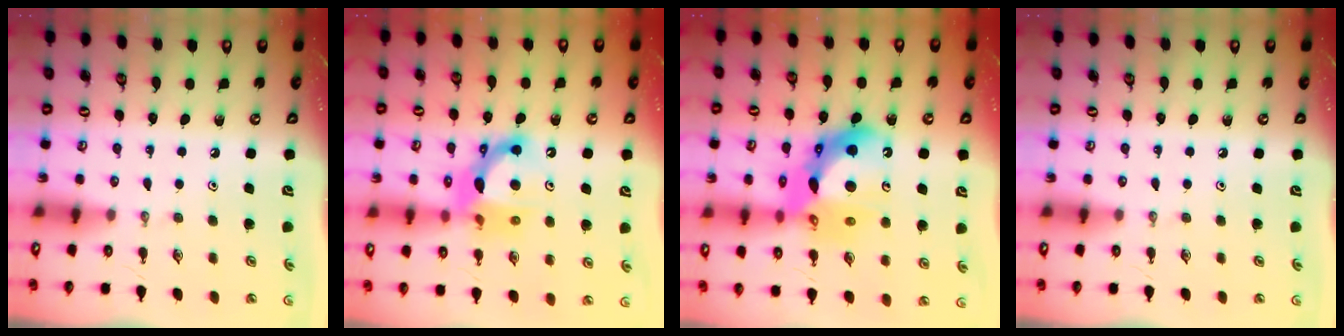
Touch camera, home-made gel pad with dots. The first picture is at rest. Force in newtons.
{"total": 12.3, "press": 12.2, "slide": 1.5}
{"total": 18.2, "press": 18.1, "slide": 2.0}
{"total": 0.0}